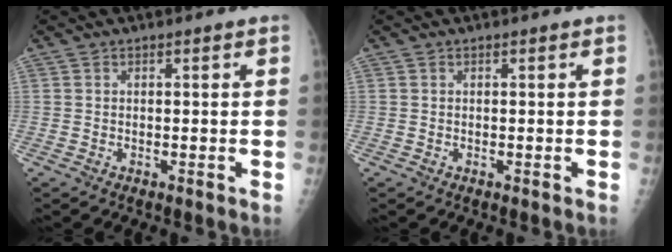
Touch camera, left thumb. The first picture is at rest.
{"total": 0.0}